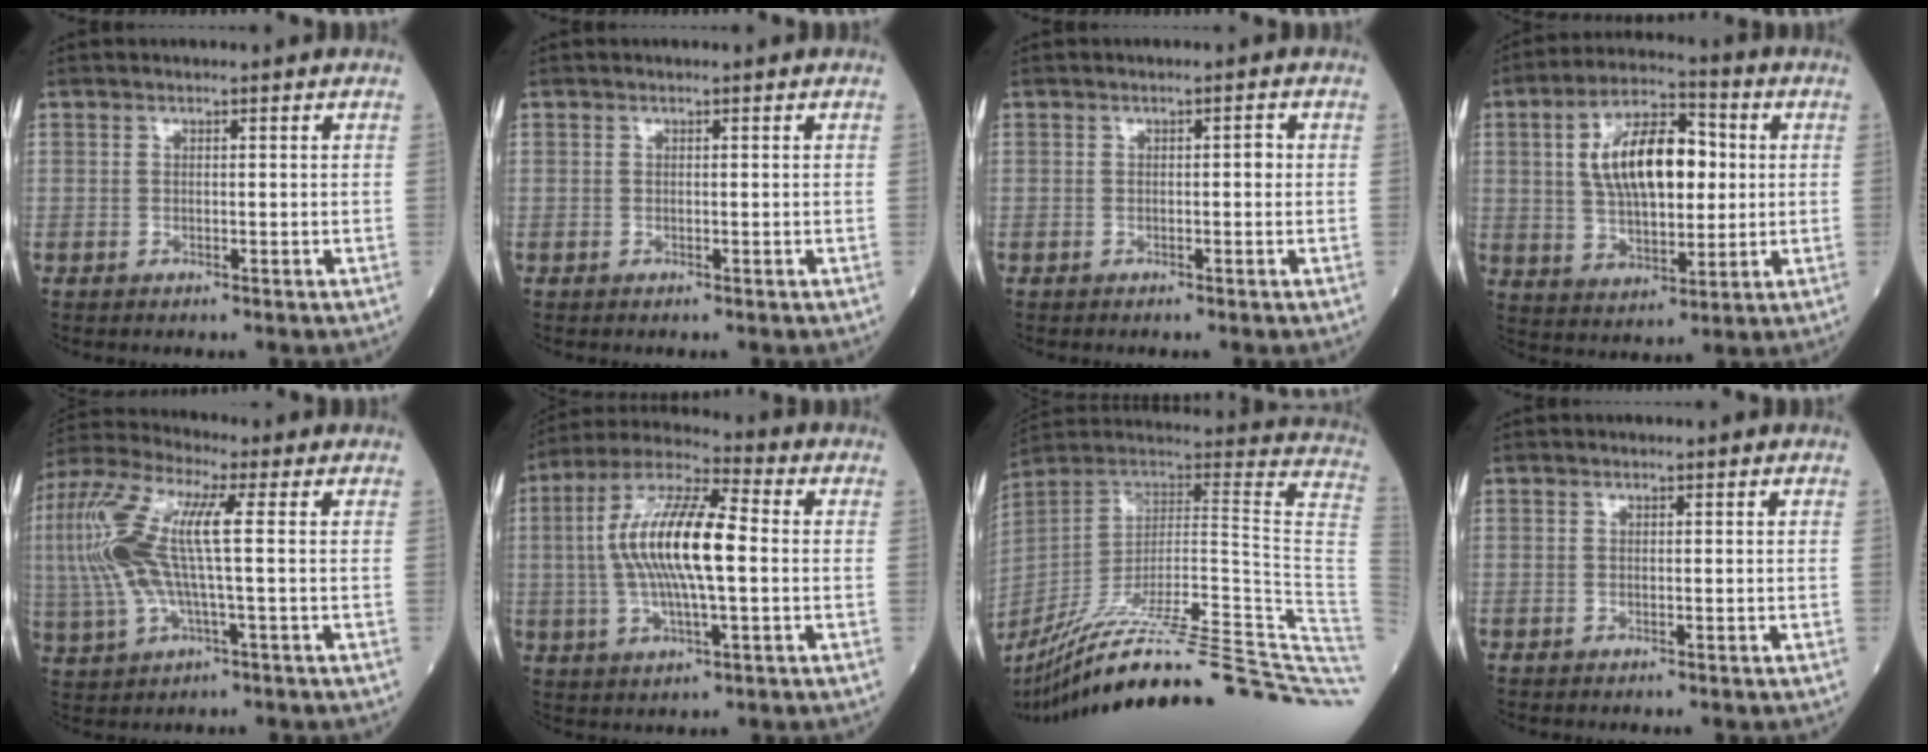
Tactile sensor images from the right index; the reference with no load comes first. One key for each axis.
{"total": 0.0}
{"total": 1.2, "fx": 0.0, "fy": 0.4, "fz": 1.1, "tx": -0.013, "ty": 0.003, "tz": -0.002}
{"total": 14.0, "fx": 2.3, "fy": 6.2, "fz": 12.3, "tx": -0.225, "ty": 0.022, "tz": 0.041}
{"total": 15.0, "fx": 1.4, "fy": 3.5, "fz": 14.5, "tx": -0.335, "ty": 0.027, "tz": 0.024}
{"total": 14.6, "fx": 0.2, "fy": 3.2, "fz": 14.3, "tx": -0.285, "ty": 0.017, "tz": -0.001}
{"total": 40.2, "fx": -30.4, "fy": 1.9, "fz": 26.3, "tx": -0.263, "ty": -0.042, "tz": -0.431}
{"total": 0.0}